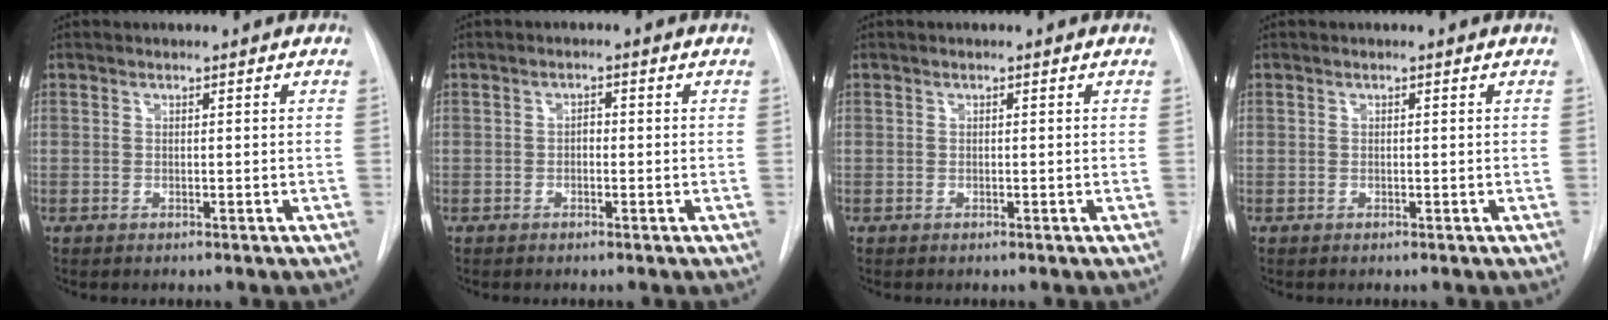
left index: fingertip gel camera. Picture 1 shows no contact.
{"total": 1.0, "force": [-0.3, 0.7, 0.7], "torque": [-0.006, 0.004, -0.008]}
{"total": 0.0}
{"total": 0.0}